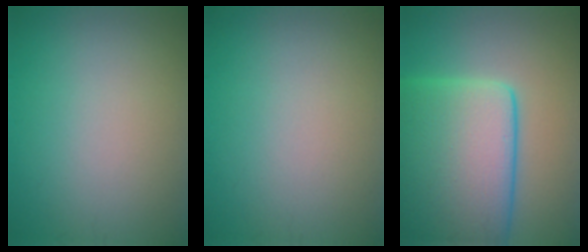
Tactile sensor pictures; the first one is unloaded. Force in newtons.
{"total": 0.0}
{"total": 14.6, "press": 14.6, "slide": 0.1}